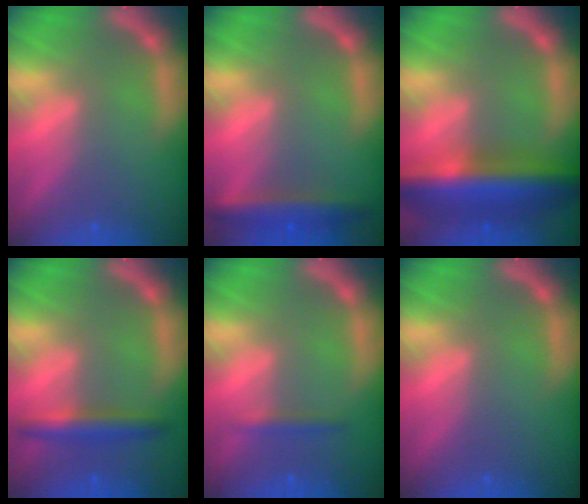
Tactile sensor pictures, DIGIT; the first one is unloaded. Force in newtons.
{"total": 4.0}
{"total": 10.0}
{"total": 3.5}
{"total": 1.4}
{"total": 0.0}